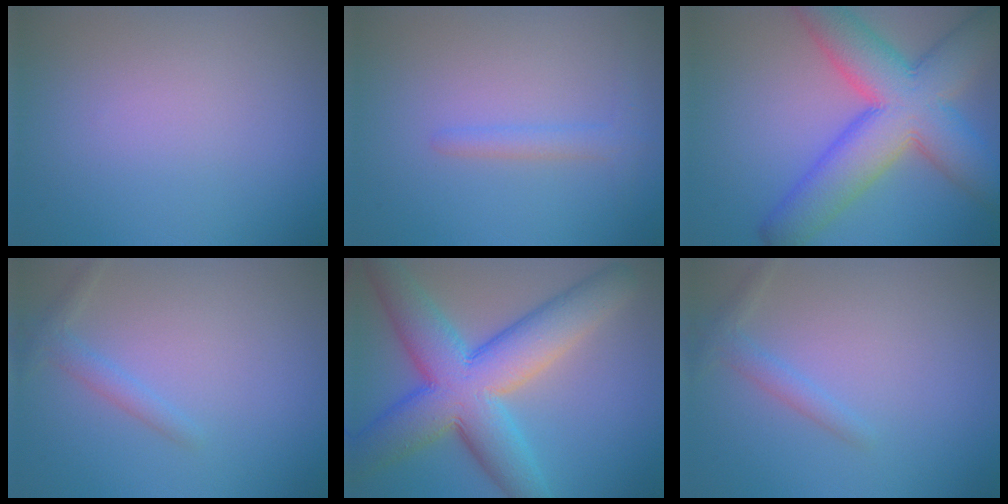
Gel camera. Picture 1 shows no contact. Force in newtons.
{"total": 1.6, "press": 1.6, "slide": 0.1}
{"total": 11.4, "press": 11.4, "slide": 0.5}
{"total": 1.6, "press": 1.6, "slide": 0.1}
{"total": 11.6, "press": 11.6, "slide": 0.2}
{"total": 1.6, "press": 1.6, "slide": 0.1}